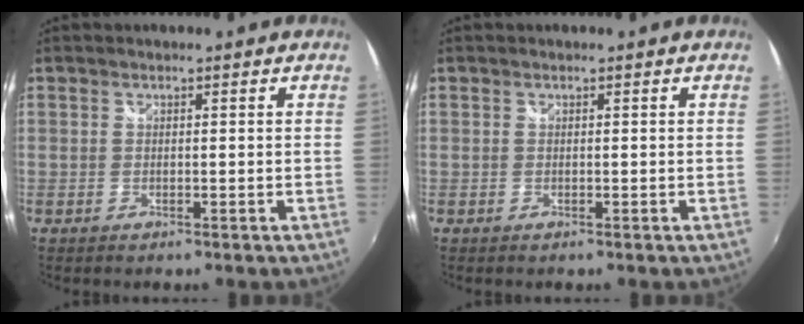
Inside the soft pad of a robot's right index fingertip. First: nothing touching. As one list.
[{"total": 0.0}]